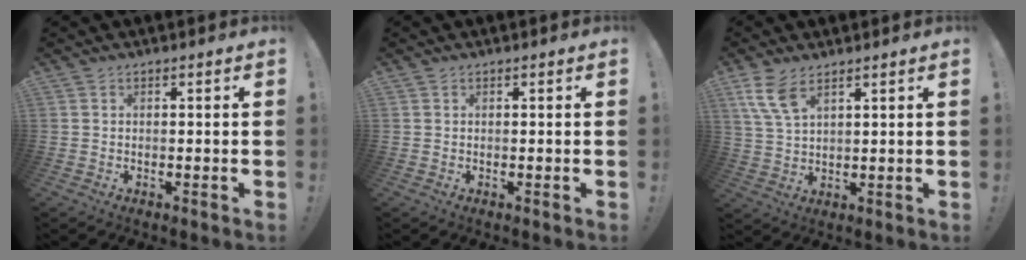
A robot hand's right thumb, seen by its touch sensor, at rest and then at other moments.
{"total": 0.0}
{"total": 8.1, "force": [5.0, 3.9, 5.0], "torque": [-0.104, -0.020, 0.098]}